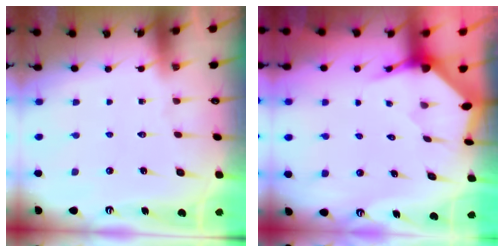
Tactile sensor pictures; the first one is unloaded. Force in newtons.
{"total": 3.5, "press": 3.5, "slide": 0.5}